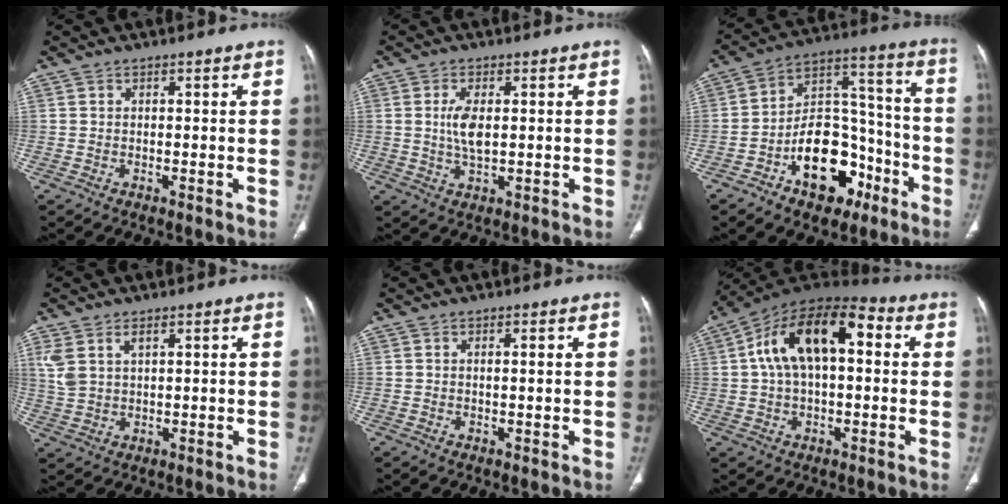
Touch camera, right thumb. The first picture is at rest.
{"total": 5.0, "force": [0.6, 2.2, 4.5], "torque": [-0.094, -0.005, 0.016]}
{"total": 17.8, "force": [-8.3, 11.0, 11.3], "torque": [-0.129, 0.080, -0.127]}
{"total": 5.2, "force": [2.4, 2.8, 3.7], "torque": [-0.086, -0.002, 0.059]}
{"total": 0.8, "force": [0.1, 0.1, 0.8], "torque": [-0.018, -0.001, 0.003]}
{"total": 17.5, "force": [3.3, 9.3, 14.5], "torque": [-0.234, 0.041, 0.046]}